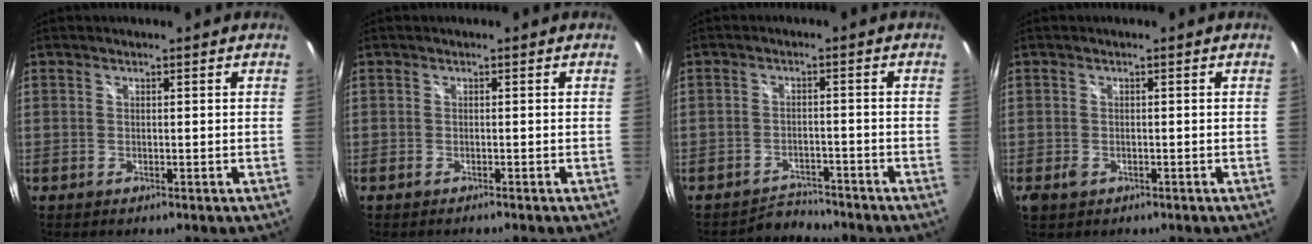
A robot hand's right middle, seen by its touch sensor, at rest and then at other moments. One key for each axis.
{"total": 0.7, "fx": -0.6, "fy": 0.0, "fz": 0.3, "tx": -0.005, "ty": -0.001, "tz": -0.012}
{"total": 4.2, "fx": -4.1, "fy": 0.7, "fz": -0.6, "tx": 0.004, "ty": 0.008, "tz": -0.068}
{"total": 2.2, "fx": -1.2, "fy": 1.5, "fz": 1.1, "tx": -0.021, "ty": -0.005, "tz": -0.021}